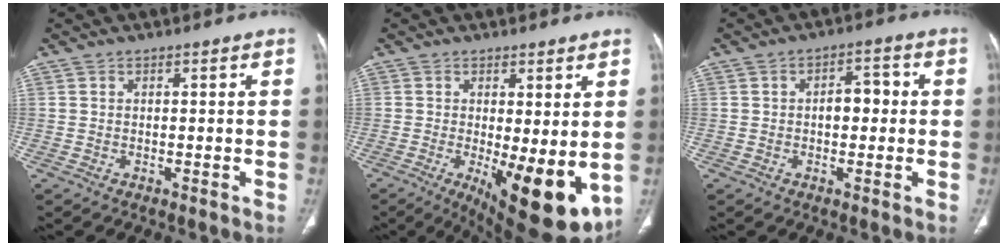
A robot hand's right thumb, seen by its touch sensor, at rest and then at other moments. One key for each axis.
{"total": 14.2, "fx": -2.4, "fy": 5.0, "fz": 13.0, "tx": -0.186, "ty": -0.034, "tz": -0.017}
{"total": 5.0, "fx": 0.1, "fy": 3.0, "fz": 4.1, "tx": -0.045, "ty": 0.013, "tz": -0.004}